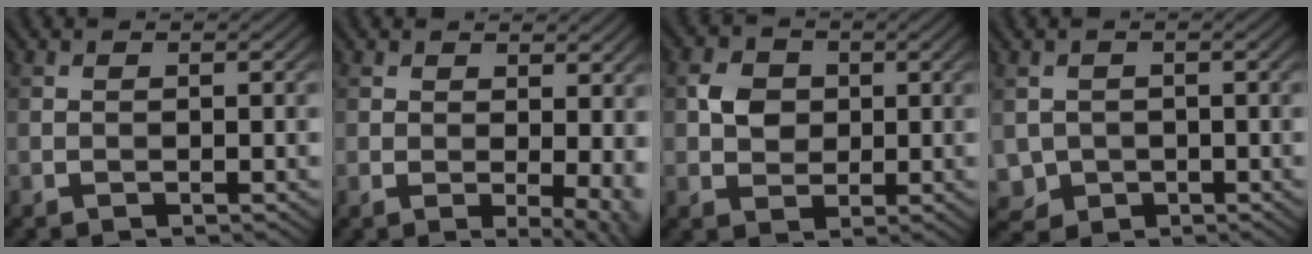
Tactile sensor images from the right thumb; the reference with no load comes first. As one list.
[{"total": 5.4, "force": [0.7, 2.3, 4.9], "torque": [-0.065, -0.004, 0.014]}, {"total": 3.6, "force": [0.5, 3.2, 1.6], "torque": [-0.035, 0.004, 0.003]}, {"total": 3.0, "force": [0.1, 2.8, 0.9], "torque": [-0.034, -0.014, 0.002]}]